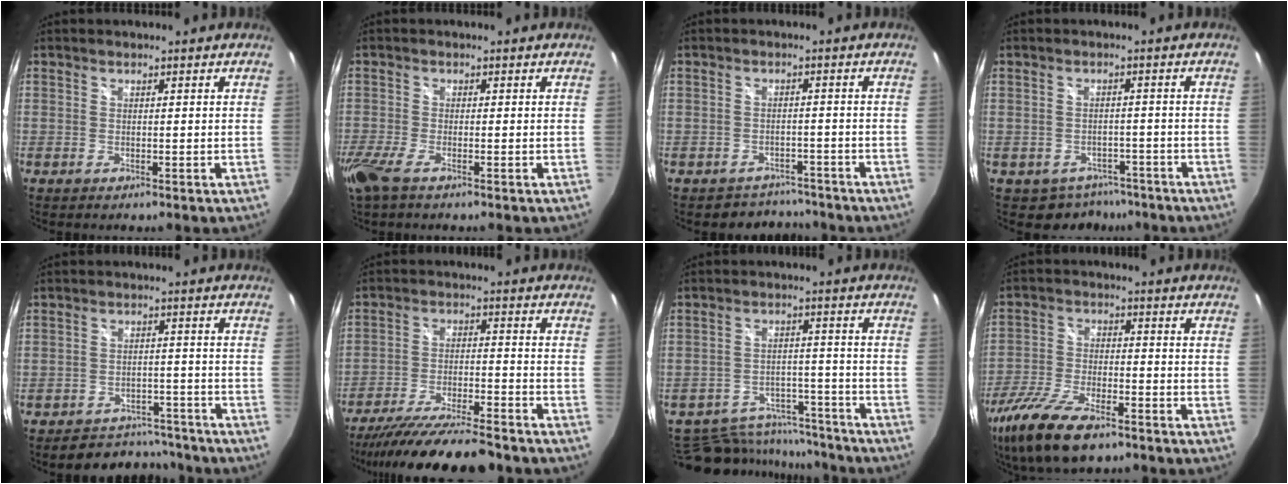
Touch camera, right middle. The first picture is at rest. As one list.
[{"total": 4.5, "force": [-3.0, 0.7, 3.3], "torque": [-0.080, -0.017, -0.061]}, {"total": 4.8, "force": [-4.2, 2.3, -0.6], "torque": [0.005, 0.018, -0.062]}, {"total": 5.9, "force": [-4.2, 4.0, 0.9], "torque": [-0.022, 0.009, -0.051]}, {"total": 9.0, "force": [-8.2, 3.8, 0.8], "torque": [-0.024, 0.029, -0.103]}, {"total": 17.6, "force": [-15.6, 1.5, 8.1], "torque": [-0.162, -0.038, -0.249]}, {"total": 14.8, "force": [-12.7, 6.7, 3.8], "torque": [-0.092, 0.021, -0.162]}, {"total": 14.9, "force": [-10.5, 5.2, 9.3], "torque": [-0.212, -0.038, -0.198]}]